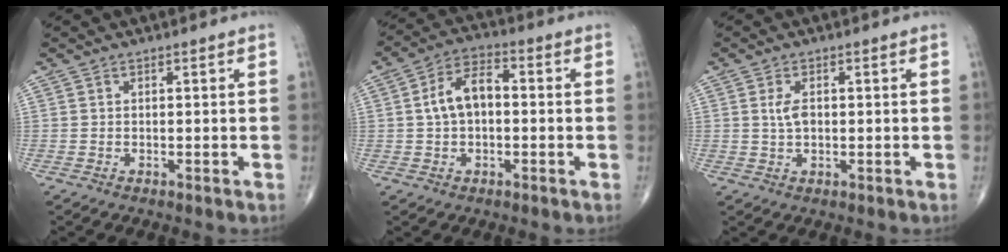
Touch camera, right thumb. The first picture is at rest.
{"total": 8.0, "force": [0.3, 4.8, 6.4], "torque": [-0.113, 0.027, -0.006]}
{"total": 2.8, "force": [0.3, 1.5, 2.4], "torque": [-0.046, -0.001, 0.006]}